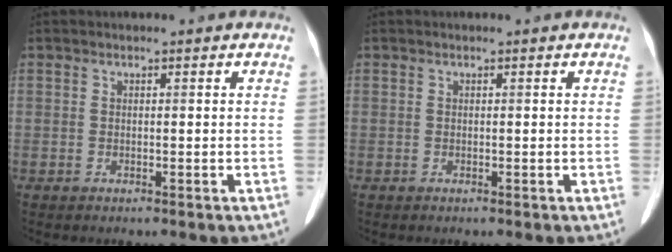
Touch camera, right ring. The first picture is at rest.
{"total": 0.0}